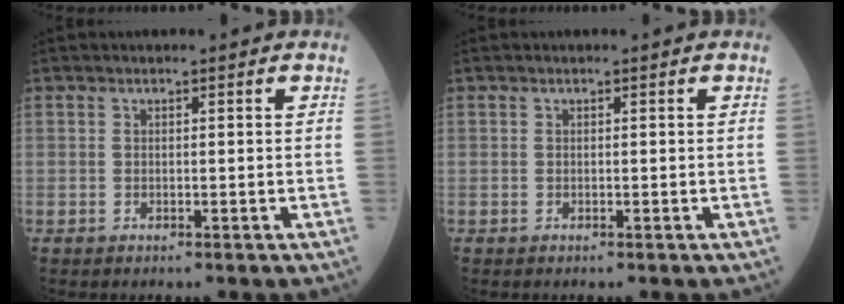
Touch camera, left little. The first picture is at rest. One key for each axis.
{"total": 0.0}